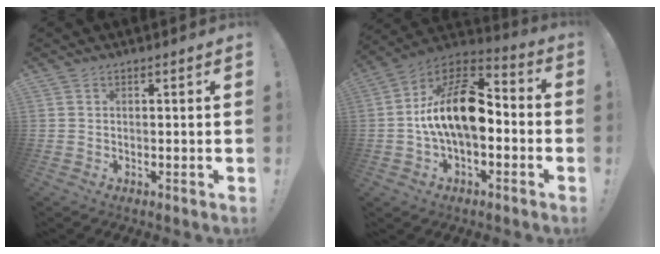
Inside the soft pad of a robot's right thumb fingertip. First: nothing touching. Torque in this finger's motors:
{"motor_torque": [2.67, 2.33, 0.17, 0.00, 0.15]}